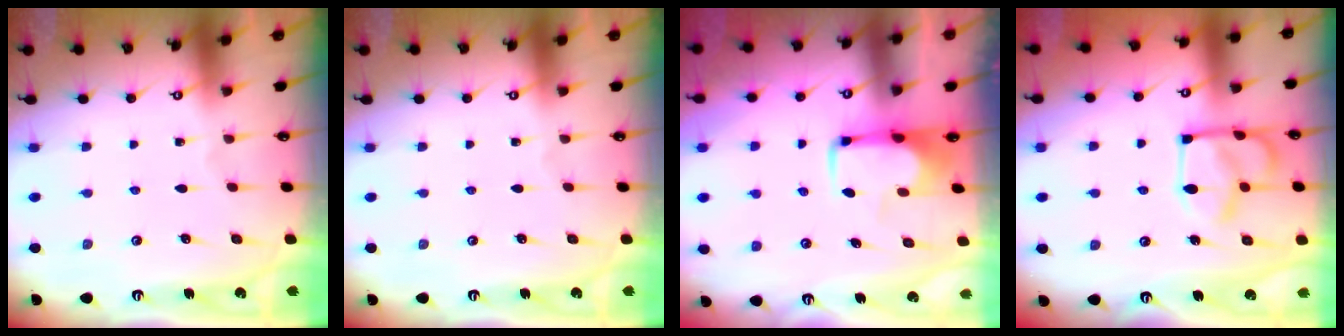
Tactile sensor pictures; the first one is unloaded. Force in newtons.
{"total": 0.0}
{"total": 1.8, "press": 1.7, "slide": 0.5}
{"total": 12.9, "press": 12.8, "slide": 0.8}